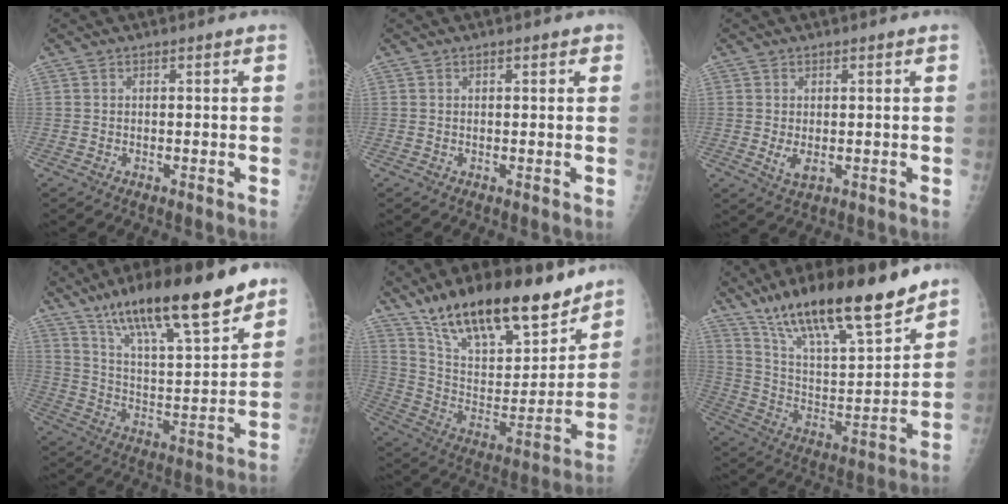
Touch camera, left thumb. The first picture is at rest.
{"total": 1.3, "force": [0.7, 0.7, 0.9], "torque": [-0.005, 0.000, 0.007]}
{"total": 2.8, "force": [-0.1, 1.5, 2.4], "torque": [-0.039, -0.006, 0.006]}
{"total": 22.5, "force": [15.5, 5.2, 15.4], "torque": [-0.230, -0.067, 0.262]}
{"total": 24.4, "force": [18.0, 8.9, 13.9], "torque": [-0.193, -0.073, 0.308]}
{"total": 24.3, "force": [17.6, 6.0, 15.7], "torque": [-0.234, -0.070, 0.304]}